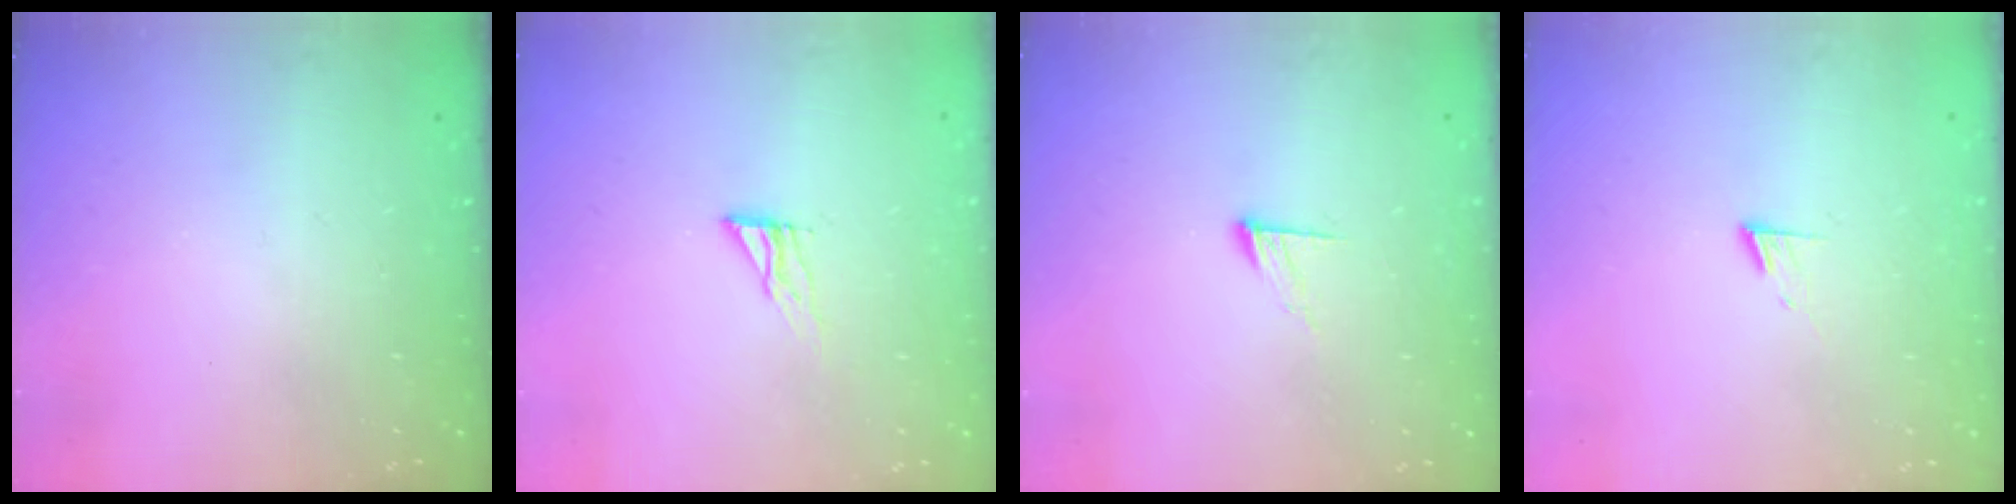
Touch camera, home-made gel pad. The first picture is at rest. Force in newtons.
{"total": 4.5, "press": 4.4, "slide": 0.4}
{"total": 6.8, "press": 6.8, "slide": 0.6}
{"total": 5.1, "press": 5.1, "slide": 0.6}